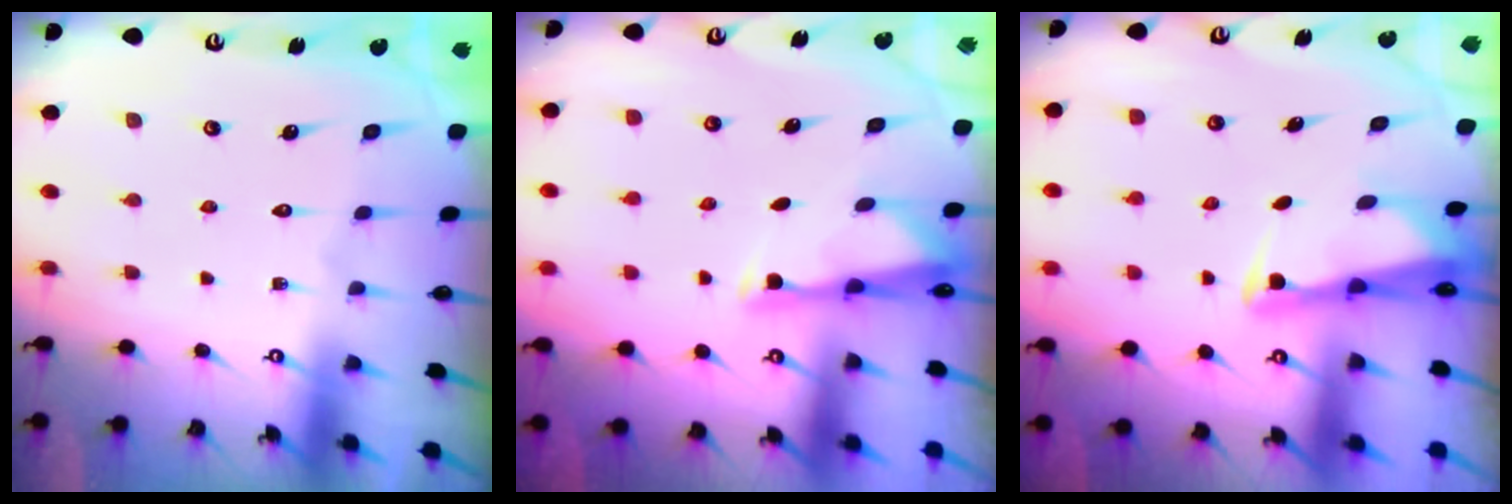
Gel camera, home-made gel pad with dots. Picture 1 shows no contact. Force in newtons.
{"total": 3.1, "press": 3.0, "slide": 0.6}
{"total": 2.6, "press": 2.5, "slide": 0.6}